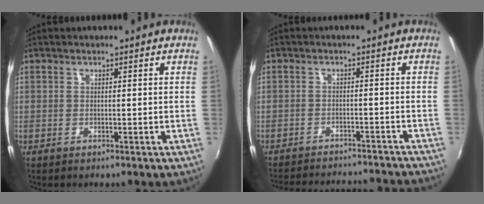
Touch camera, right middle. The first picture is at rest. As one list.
[{"total": 19.5, "force": [-17.8, 3.0, 7.4], "torque": [-0.142, -0.014, -0.234]}]